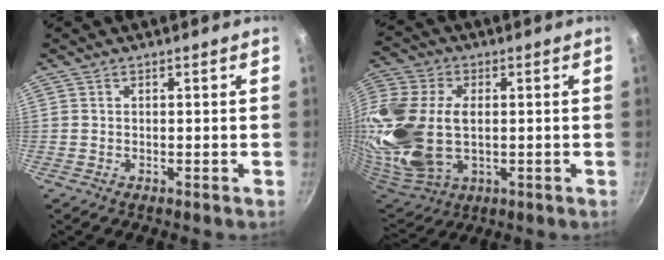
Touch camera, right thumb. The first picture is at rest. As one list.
[{"total": 26.9, "force": [-0.2, 17.1, 20.8], "torque": [-0.525, -0.001, 0.015]}]